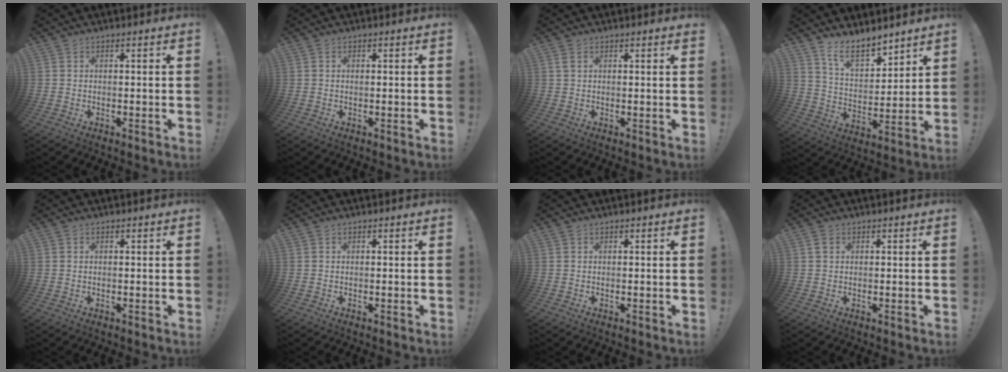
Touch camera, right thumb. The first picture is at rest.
{"total": 0.0}
{"total": 1.4, "force": [1.0, 0.4, 1.0], "torque": [-0.005, -0.006, 0.014]}
{"total": 11.5, "force": [9.4, 4.4, 5.0], "torque": [-0.091, -0.065, 0.178]}
{"total": 0.0}
{"total": 0.0}
{"total": 0.0}
{"total": 1.4, "force": [0.6, 1.0, 0.8], "torque": [-0.013, 0.002, 0.011]}